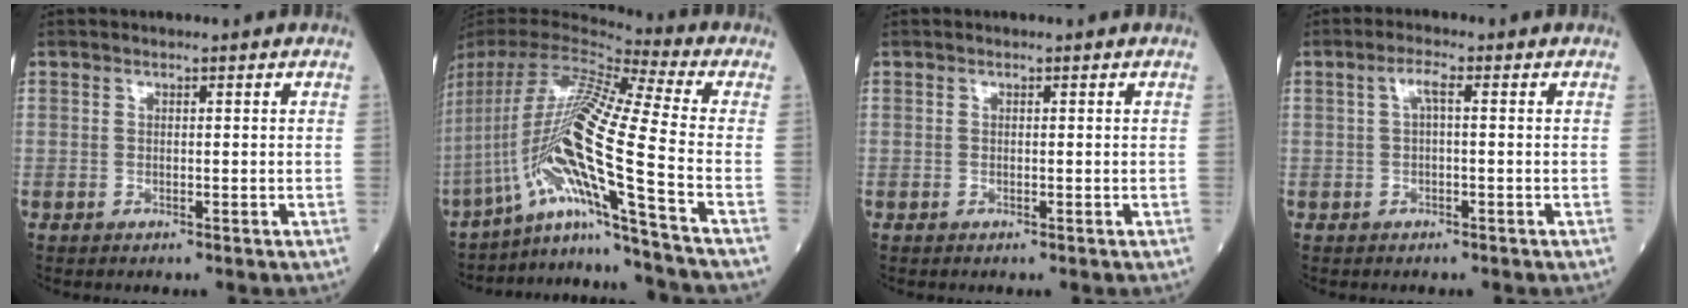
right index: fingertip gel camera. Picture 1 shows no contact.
{"total": 20.4, "force": [-9.9, -3.0, 17.6], "torque": [-0.366, -0.008, -0.185]}
{"total": 0.0}
{"total": 2.2, "force": [0.3, 0.3, 2.2], "torque": [-0.043, 0.009, 0.007]}